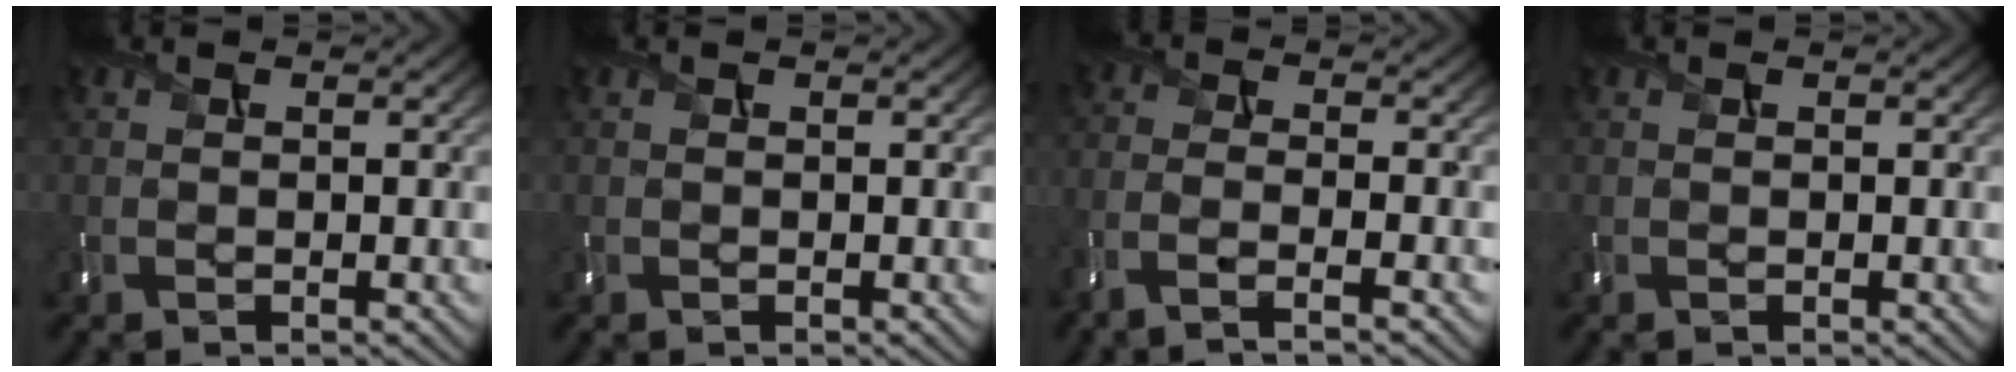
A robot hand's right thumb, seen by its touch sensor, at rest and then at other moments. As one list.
[{"total": 0.0}, {"total": 4.7, "force": [-3.3, 0.9, 3.2], "torque": [-0.056, -0.006, -0.077]}, {"total": 0.0}]